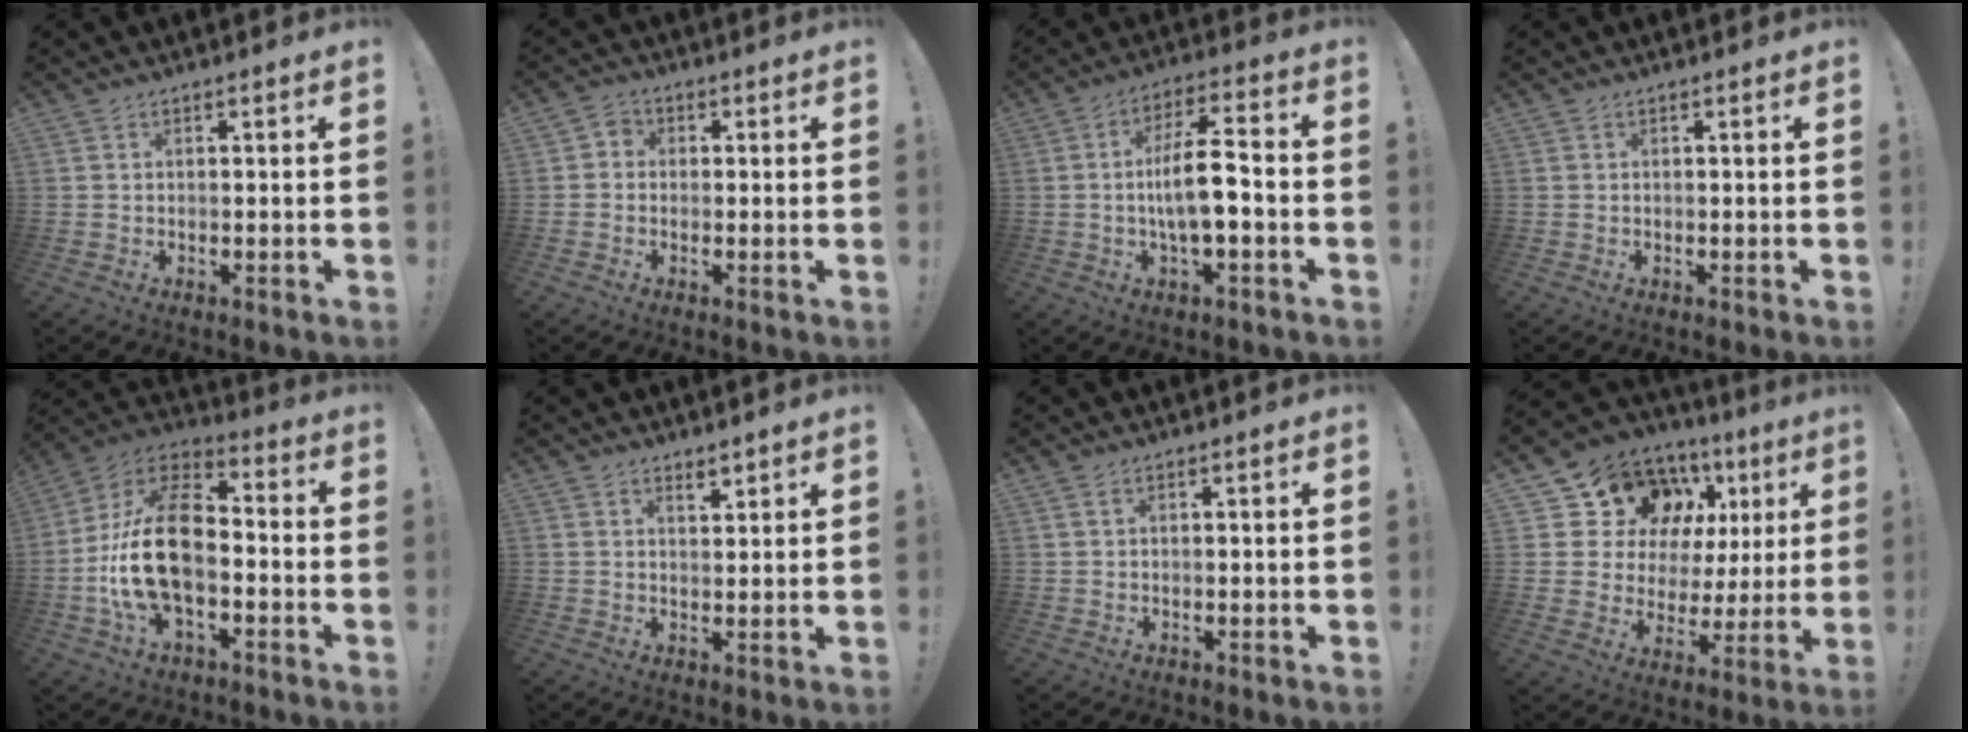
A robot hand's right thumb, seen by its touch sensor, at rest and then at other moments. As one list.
[{"total": 2.9, "force": [-1.0, 2.4, 1.2], "torque": [-0.024, 0.013, -0.016]}, {"total": 11.5, "force": [-2.0, 3.2, 10.9], "torque": [-0.199, 0.010, -0.040]}, {"total": 0.0}, {"total": 19.9, "force": [-3.8, 11.6, 15.7], "torque": [-0.298, 0.032, -0.057]}, {"total": 3.0, "force": [2.5, 1.1, 1.2], "torque": [-0.013, -0.015, 0.044]}, {"total": 1.0, "force": [0.6, 0.6, 0.6], "torque": [-0.016, 0.003, 0.013]}, {"total": 13.4, "force": [8.1, 8.9, 6.0], "torque": [-0.101, -0.065, 0.158]}]